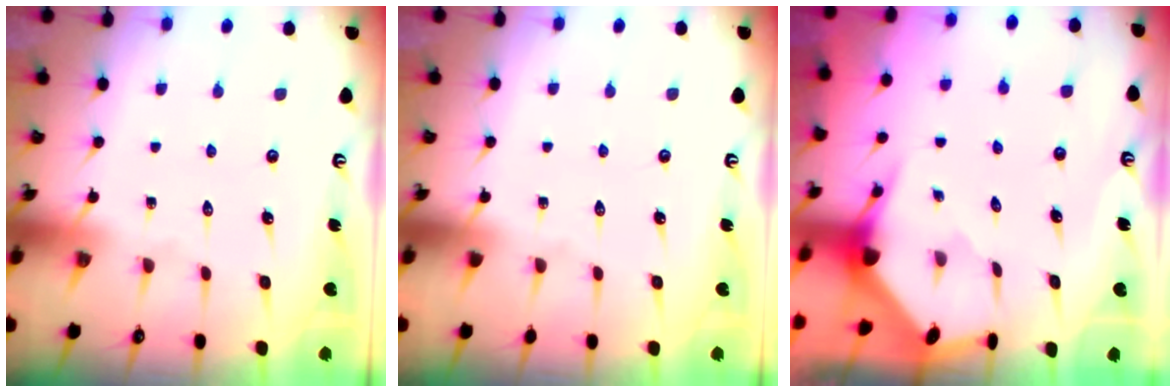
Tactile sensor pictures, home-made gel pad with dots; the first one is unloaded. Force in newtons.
{"total": 0.0}
{"total": 3.3, "press": 3.3, "slide": 0.3}